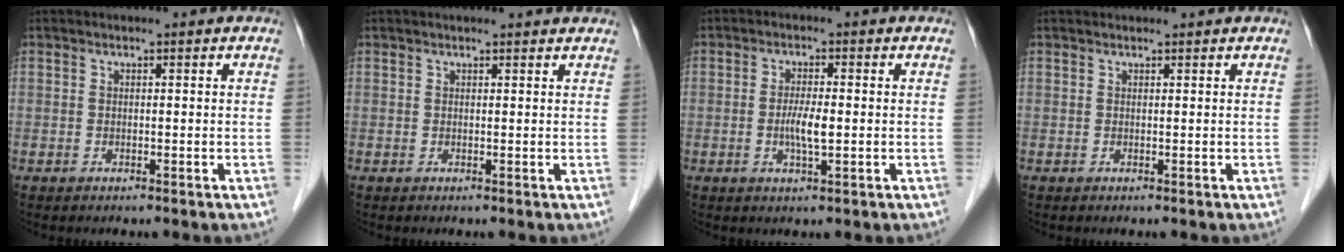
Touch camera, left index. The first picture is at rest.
{"total": 3.8, "force": [3.6, 0.3, 1.0], "torque": [-0.016, 0.014, 0.035]}
{"total": 3.5, "force": [-0.7, 0.5, 3.4], "torque": [-0.072, -0.007, -0.011]}
{"total": 1.4, "force": [1.4, 0.2, 0.2], "torque": [-0.008, 0.019, 0.021]}